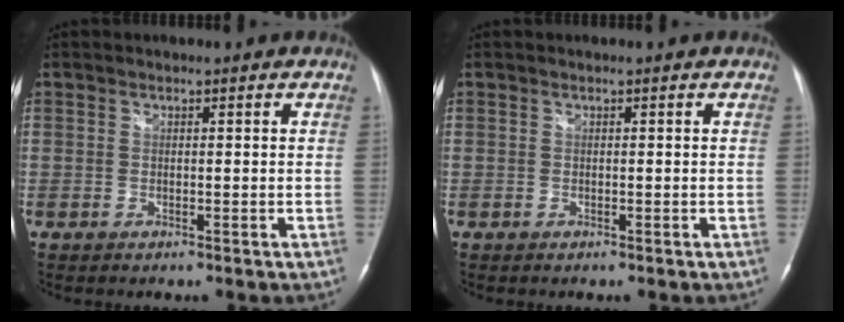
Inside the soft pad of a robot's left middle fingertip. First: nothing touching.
{"total": 0.0}